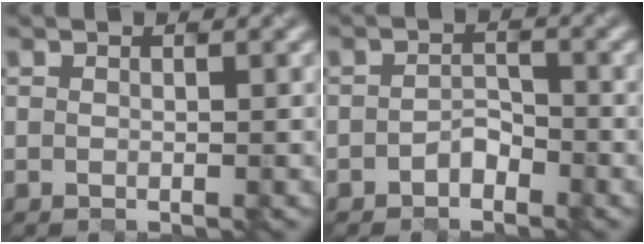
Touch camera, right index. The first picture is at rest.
{"total": 1.4, "force": [-1.1, 0.7, 0.6], "torque": [-0.014, 0.006, -0.017]}